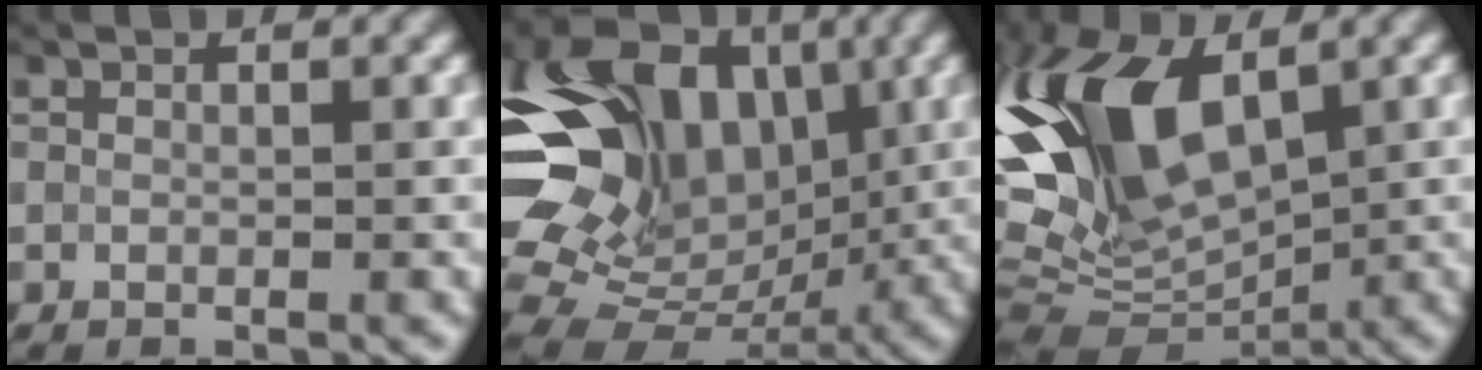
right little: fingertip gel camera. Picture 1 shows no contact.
{"total": 15.3, "force": [3.6, 10.4, 10.5], "torque": [-0.207, 0.033, 0.080]}
{"total": 11.8, "force": [2.8, 5.6, 10.0], "torque": [-0.205, 0.017, 0.041]}